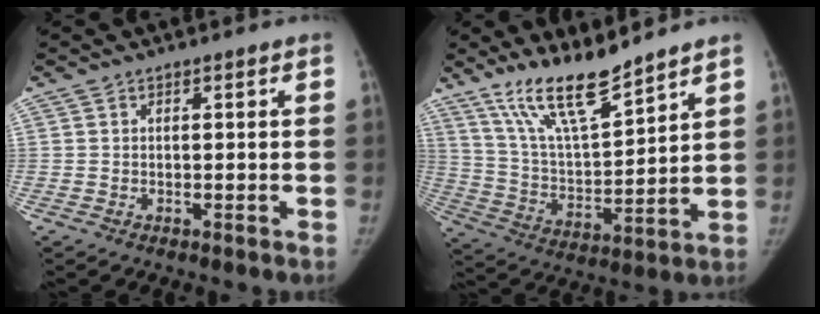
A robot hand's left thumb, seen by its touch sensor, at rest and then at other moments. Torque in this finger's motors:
{"motor_torque": [0.23, 0.16, 1.44, -1.33, 0.12]}